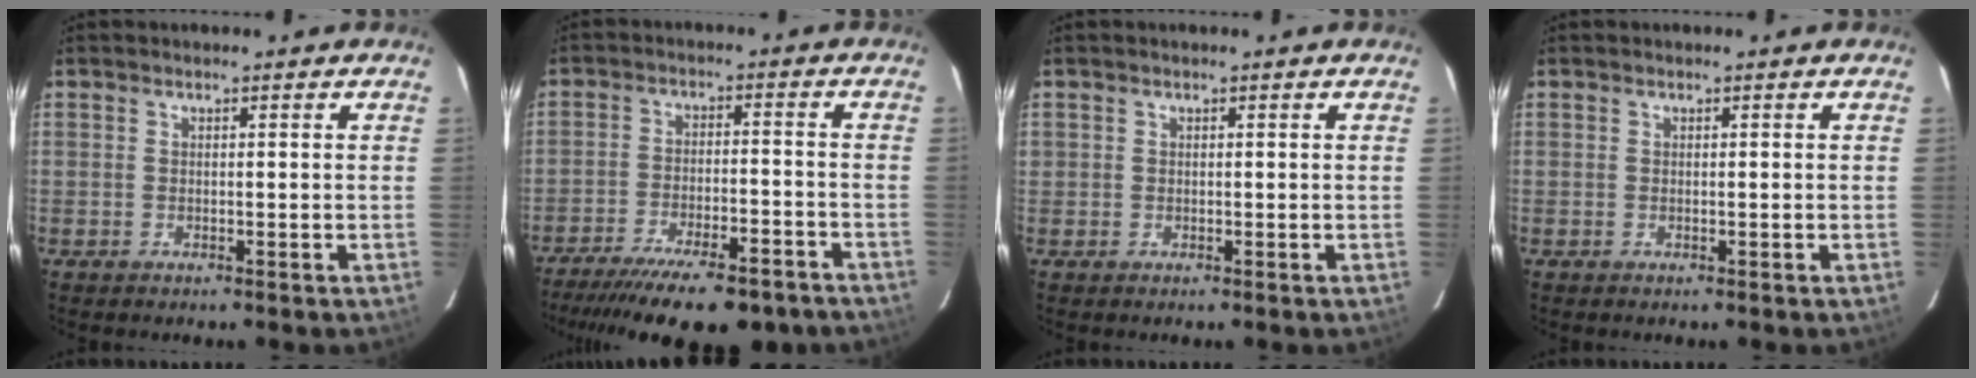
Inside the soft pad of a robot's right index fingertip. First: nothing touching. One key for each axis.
{"total": 20.1, "fx": -16.1, "fy": 4.9, "fz": 10.9, "tx": -0.164, "ty": -0.017, "tz": -0.236}
{"total": 0.7, "fx": 0.0, "fy": 0.7, "fz": 0.2, "tx": 0.001, "ty": 0.008, "tz": 0.000}
{"total": 0.0}